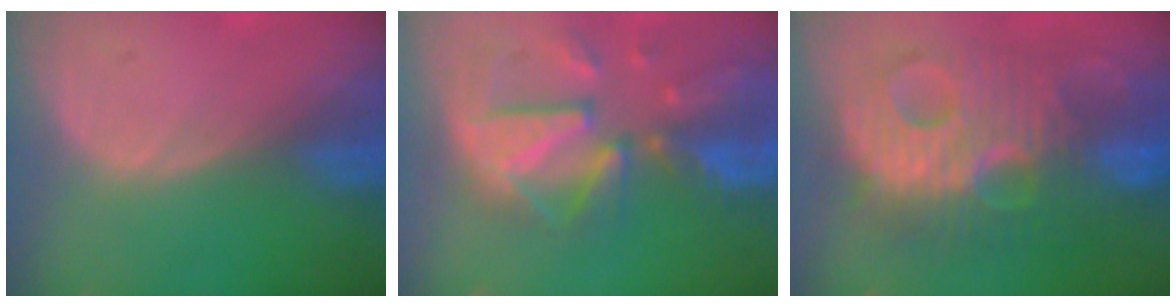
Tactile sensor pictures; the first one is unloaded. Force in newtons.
{"total": 12.1, "press": 10.5, "slide": 6.2}
{"total": 13.6, "press": 13.5, "slide": 1.2}